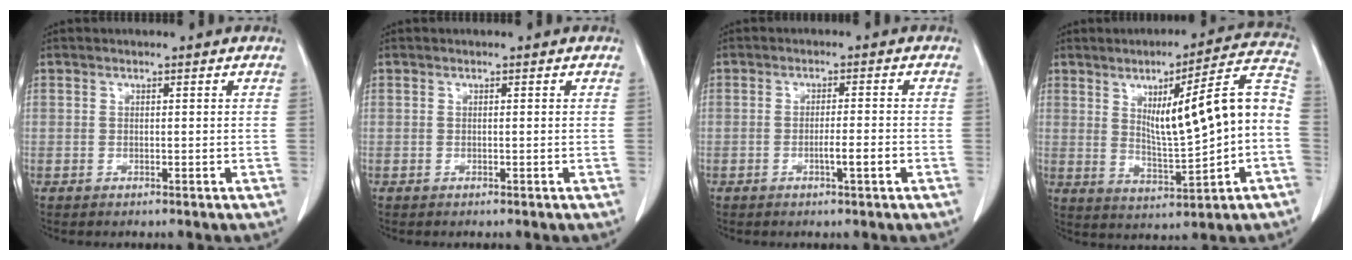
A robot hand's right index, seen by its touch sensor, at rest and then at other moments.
{"total": 0.0}
{"total": 3.1, "force": [-1.2, 0.0, 2.9], "torque": [-0.047, -0.001, -0.020]}
{"total": 15.0, "force": [0.3, 1.5, 15.0], "torque": [-0.212, 0.022, 0.013]}